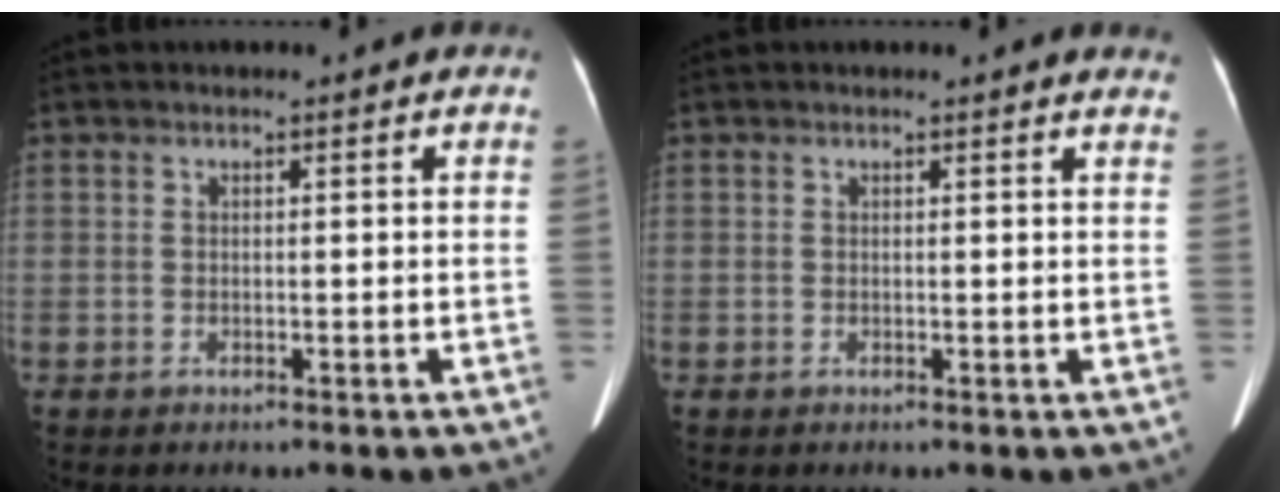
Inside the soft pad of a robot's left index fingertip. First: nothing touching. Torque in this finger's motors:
{"motor_torque": [0.17, -0.27, 0.04, 0.01]}